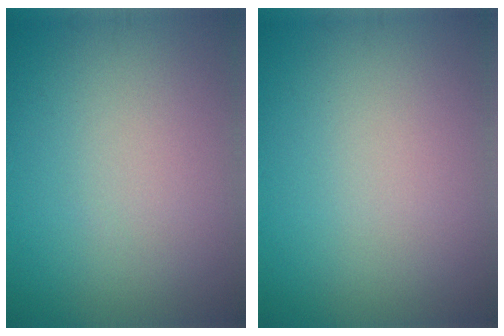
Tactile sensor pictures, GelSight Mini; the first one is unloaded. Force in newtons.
{"total": 0.0}